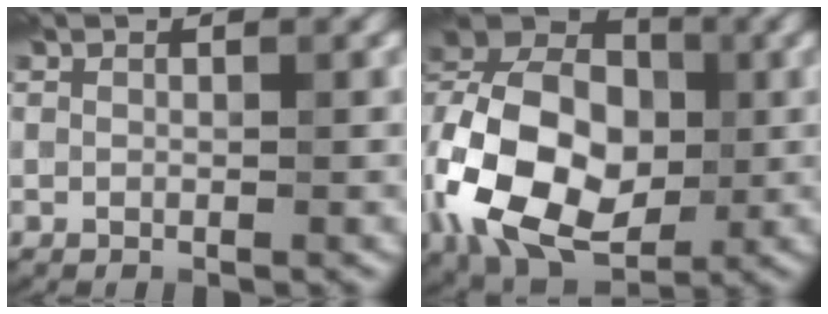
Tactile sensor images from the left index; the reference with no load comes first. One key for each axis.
{"total": 14.7, "fx": -3.2, "fy": 10.0, "fz": 10.3, "tx": -0.220, "ty": 0.012, "tz": -0.062}